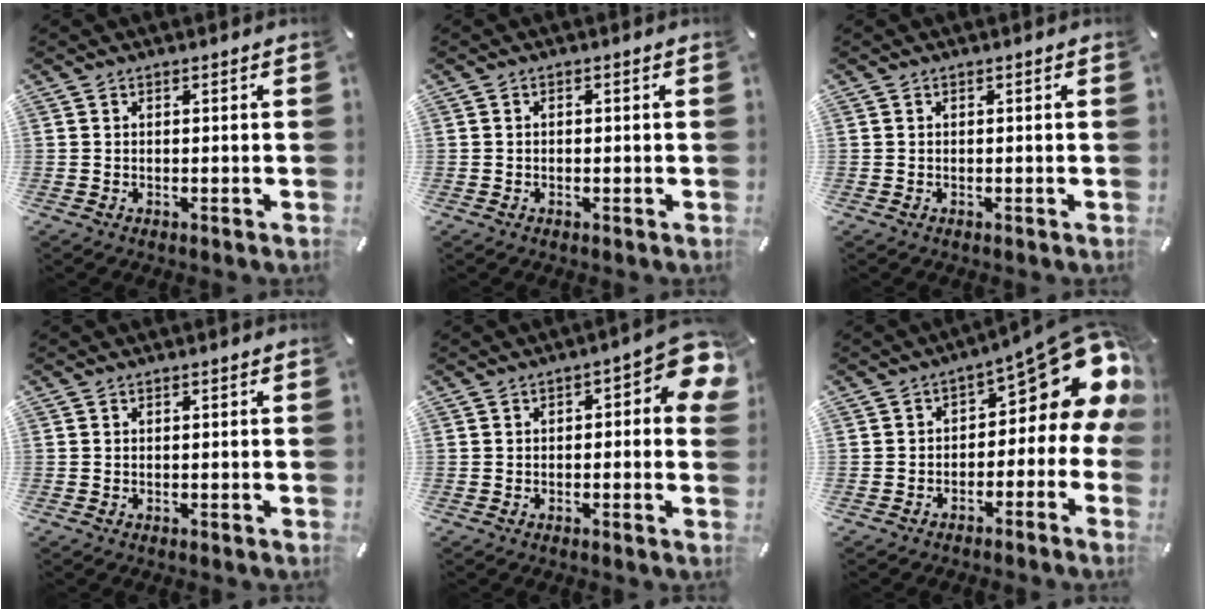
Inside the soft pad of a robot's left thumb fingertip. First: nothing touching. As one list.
[{"total": 0.7, "force": [-0.2, 0.5, 0.4], "torque": [-0.009, 0.002, -0.005]}, {"total": 0.0}, {"total": 0.0}, {"total": 7.5, "force": [1.2, 3.3, 6.7], "torque": [-0.073, -0.014, 0.015]}, {"total": 13.6, "force": [6.0, 6.3, 10.5], "torque": [-0.127, -0.053, 0.094]}]